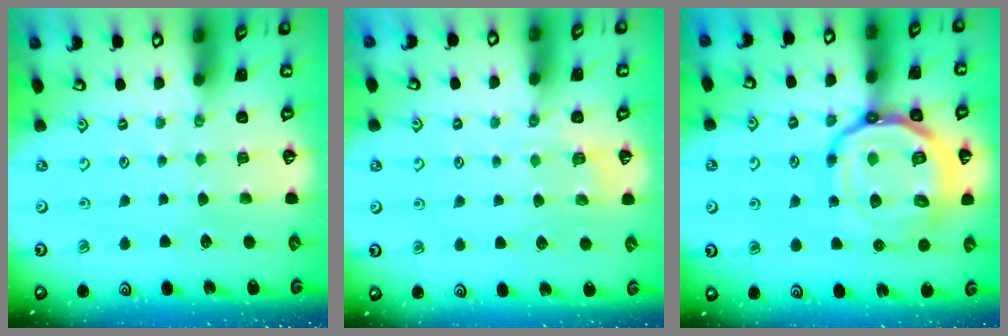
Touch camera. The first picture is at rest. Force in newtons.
{"total": 3.4, "press": 2.8, "slide": 1.9}
{"total": 22.5, "press": 22.3, "slide": 2.3}